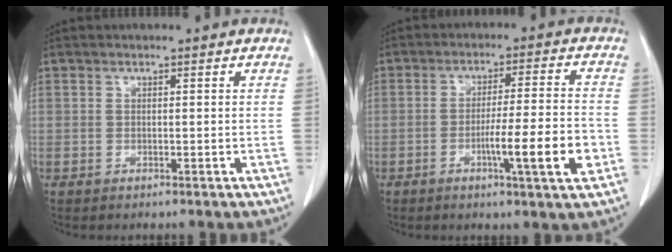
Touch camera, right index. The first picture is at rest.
{"total": 9.7, "force": [-3.3, -0.2, 9.1], "torque": [-0.141, -0.008, -0.052]}